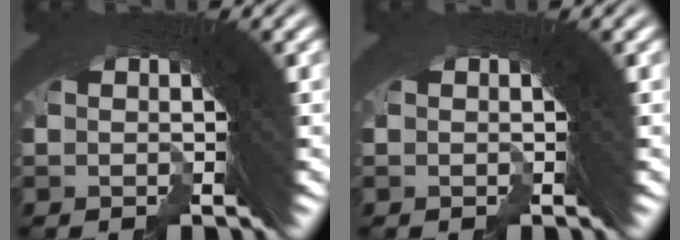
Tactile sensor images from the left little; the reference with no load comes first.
{"total": 0.0}